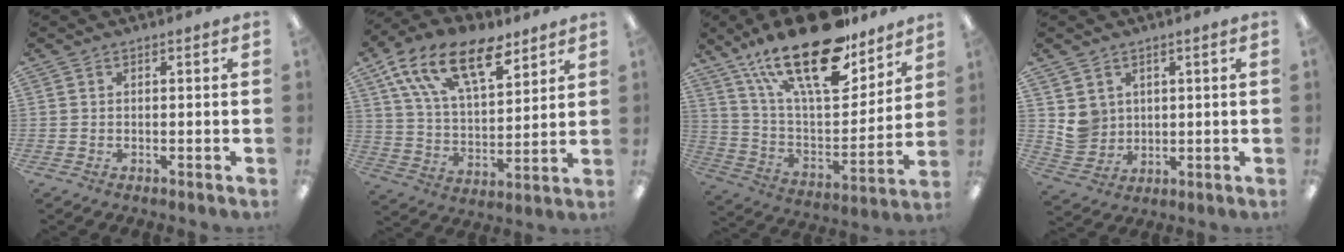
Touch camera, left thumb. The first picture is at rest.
{"total": 18.7, "force": [11.5, 9.2, 11.6], "torque": [-0.206, -0.049, 0.205]}
{"total": 27.3, "force": [18.1, 10.8, 17.2], "torque": [-0.291, -0.107, 0.309]}
{"total": 5.9, "force": [2.2, 5.4, 1.0], "torque": [-0.014, -0.004, 0.044]}